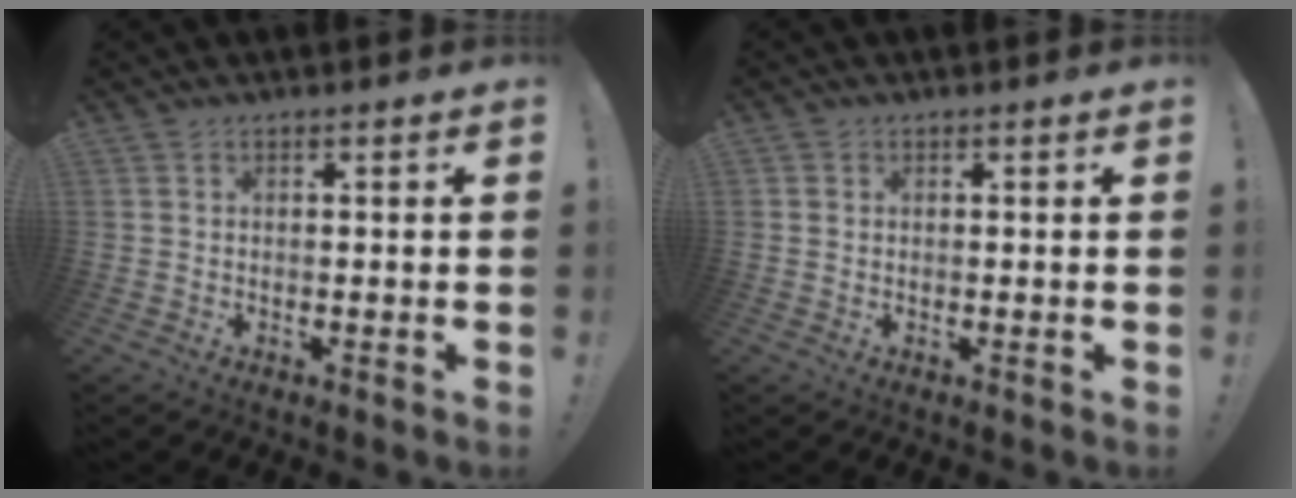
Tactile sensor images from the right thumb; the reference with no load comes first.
{"total": 0.7, "force": [0.3, 0.6, 0.0], "torque": [0.005, 0.001, 0.004]}